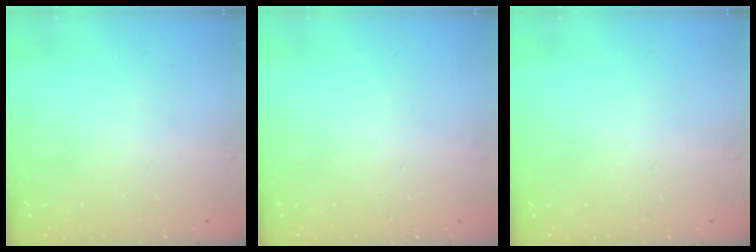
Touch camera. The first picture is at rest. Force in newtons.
{"total": 0.0}
{"total": 0.0}